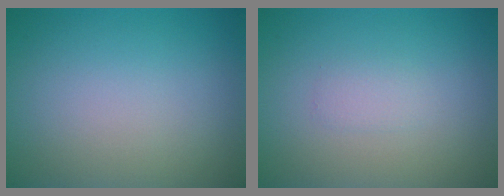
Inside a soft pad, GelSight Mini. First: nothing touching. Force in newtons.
{"total": 1.0, "press": 1.0, "slide": 0.0}